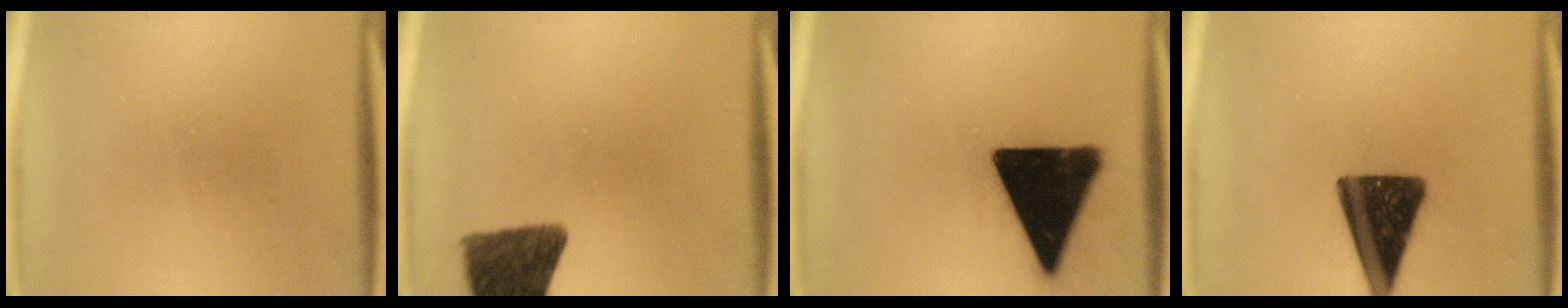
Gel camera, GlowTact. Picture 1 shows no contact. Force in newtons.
{"total": 11.2}
{"total": 19.7}
{"total": 13.8}